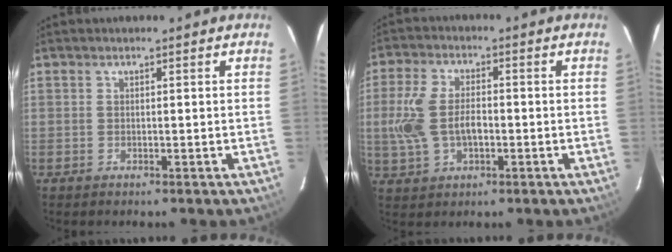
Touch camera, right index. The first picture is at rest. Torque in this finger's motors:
{"motor_torque": [0.39, -0.13, 0.63, 0.15]}